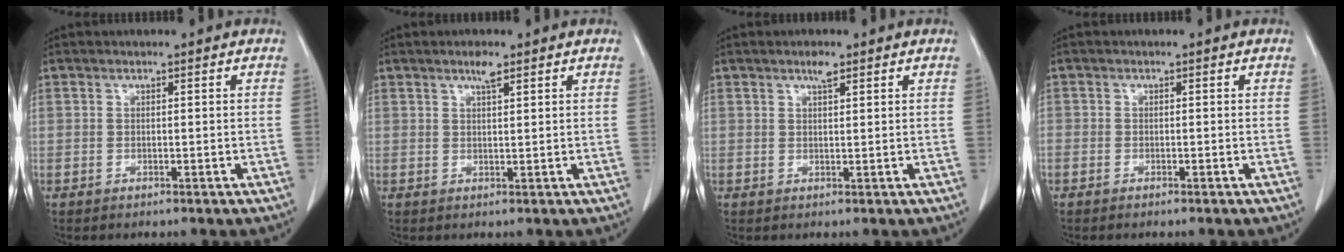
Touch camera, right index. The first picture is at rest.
{"total": 2.2, "force": [1.5, 0.4, 1.5], "torque": [-0.030, 0.001, 0.026]}
{"total": 1.9, "force": [1.3, 0.5, 1.3], "torque": [-0.025, 0.002, 0.022]}
{"total": 0.7, "force": [-0.5, 0.4, 0.2], "torque": [-0.008, 0.001, -0.011]}